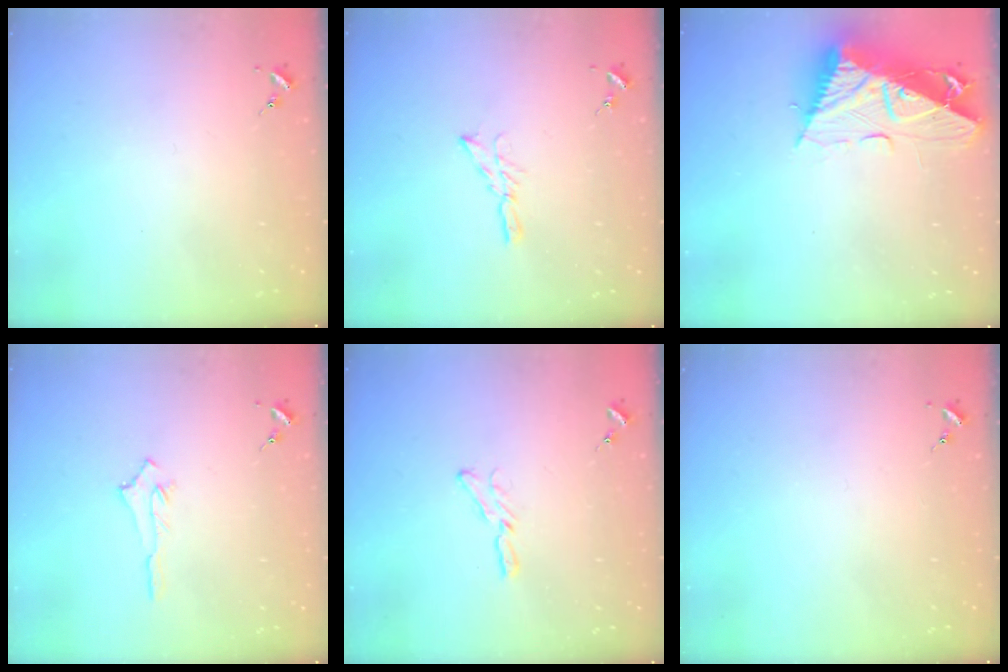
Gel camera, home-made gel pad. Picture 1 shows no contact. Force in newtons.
{"total": 5.8, "press": 5.7, "slide": 0.6}
{"total": 16.6, "press": 16.5, "slide": 1.5}
{"total": 4.3, "press": 4.2, "slide": 0.5}
{"total": 5.6, "press": 5.6, "slide": 0.5}
{"total": 0.0}